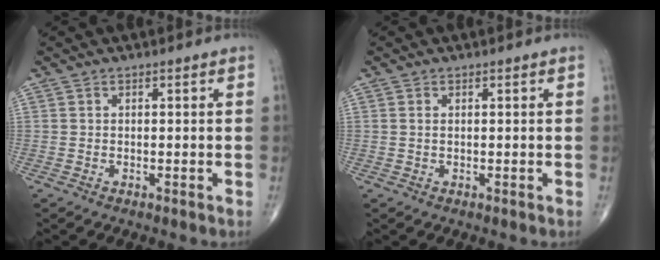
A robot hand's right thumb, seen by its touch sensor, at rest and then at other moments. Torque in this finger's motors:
{"motor_torque": [-0.20, 0.10, -0.24, 0.06, 0.00]}